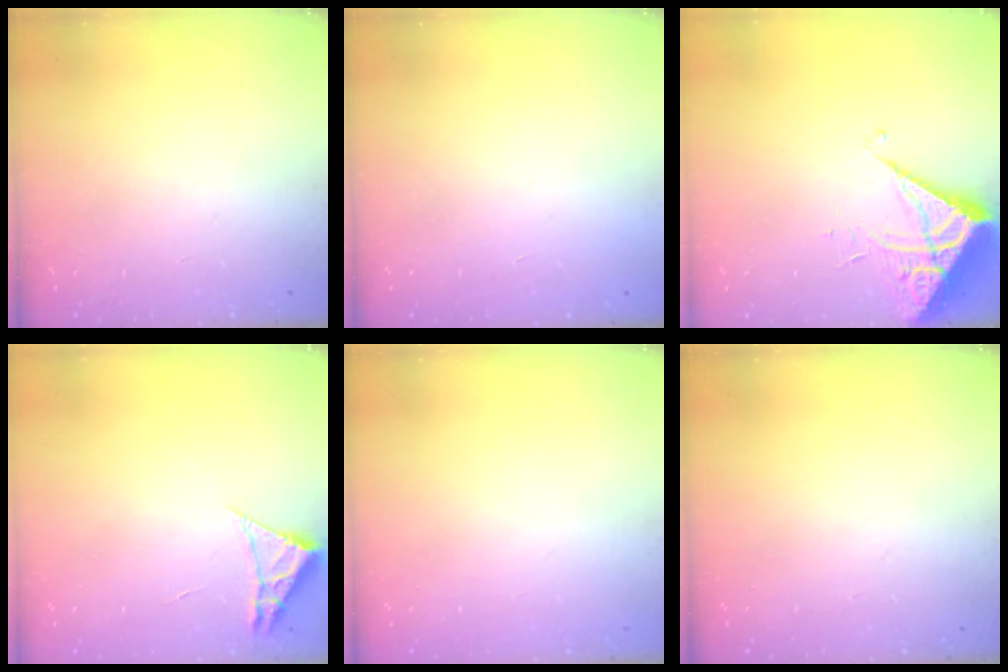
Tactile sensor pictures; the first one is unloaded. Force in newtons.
{"total": 1.7, "press": 1.7, "slide": 0.1}
{"total": 6.3, "press": 6.3, "slide": 0.2}
{"total": 2.3, "press": 2.3, "slide": 0.4}
{"total": 0.0}
{"total": 0.0}